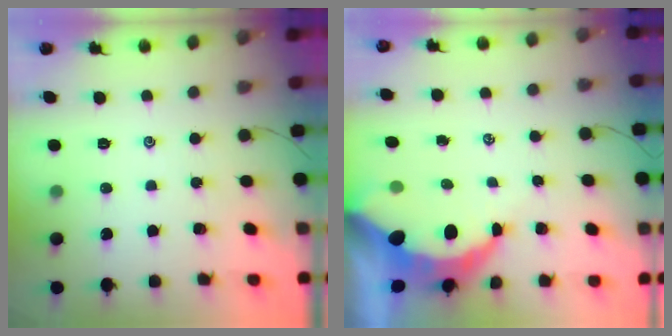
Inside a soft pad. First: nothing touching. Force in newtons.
{"total": 8.5, "press": 8.5, "slide": 0.7}